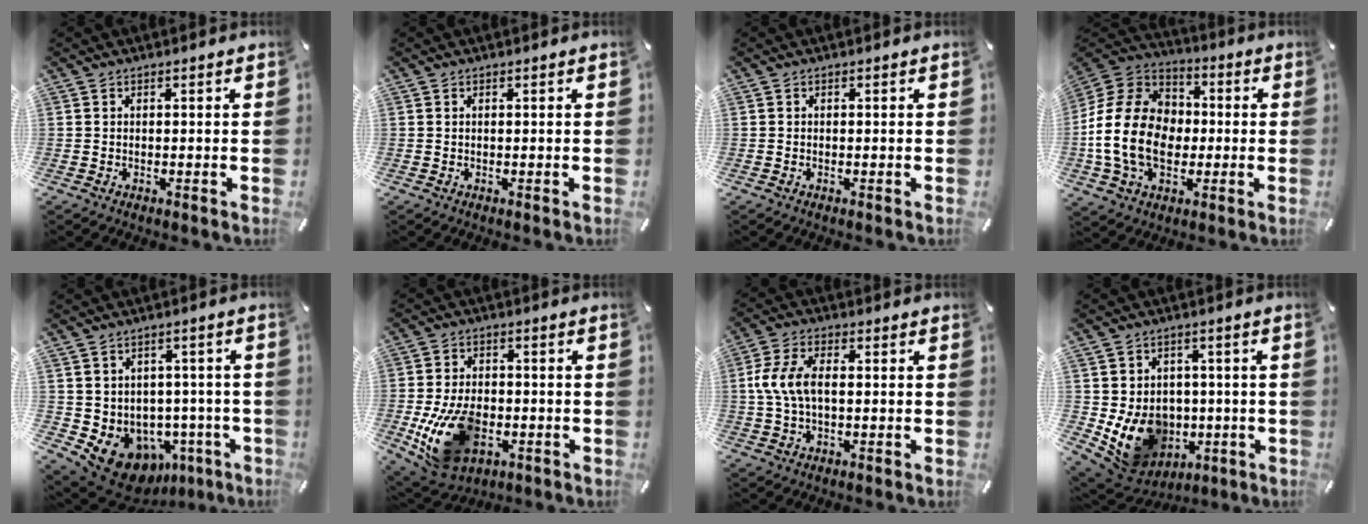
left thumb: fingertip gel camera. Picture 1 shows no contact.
{"total": 0.0}
{"total": 0.0}
{"total": 17.8, "force": [-2.7, 13.8, 10.9], "torque": [-0.246, 0.029, -0.049]}
{"total": 10.8, "force": [-5.8, 7.9, 4.5], "torque": [-0.081, 0.020, -0.090]}
{"total": 15.8, "force": [-4.1, 10.5, 11.1], "torque": [-0.216, 0.006, -0.066]}
{"total": 8.0, "force": [0.3, 4.7, 6.6], "torque": [-0.154, 0.004, -0.001]}
{"total": 12.2, "force": [-1.8, 10.8, 5.4], "torque": [-0.111, -0.008, -0.020]}